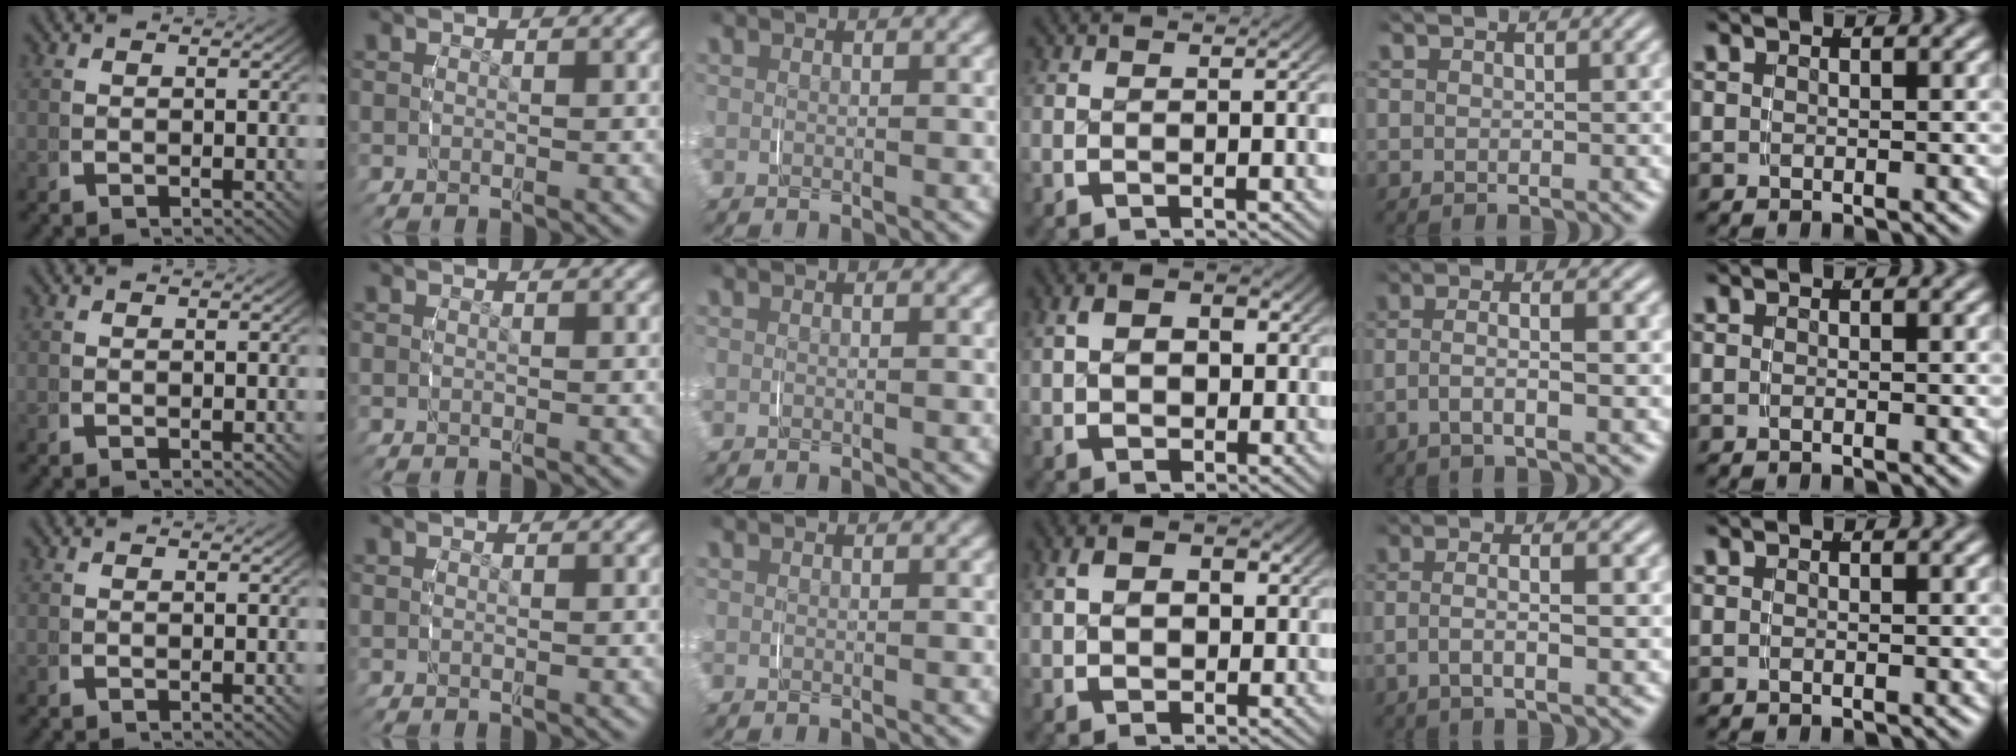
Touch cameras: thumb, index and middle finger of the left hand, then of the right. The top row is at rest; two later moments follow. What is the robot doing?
{"motion": "grasp_and_lifting", "object": "scarf"}